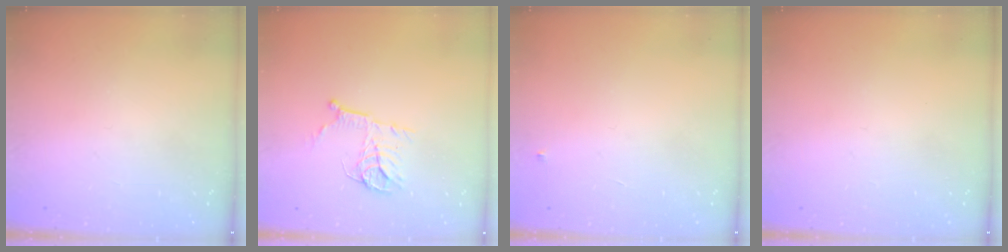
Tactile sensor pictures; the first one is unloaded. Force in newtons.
{"total": 10.4, "press": 10.4, "slide": 0.6}
{"total": 3.0, "press": 2.9, "slide": 0.4}
{"total": 0.0}